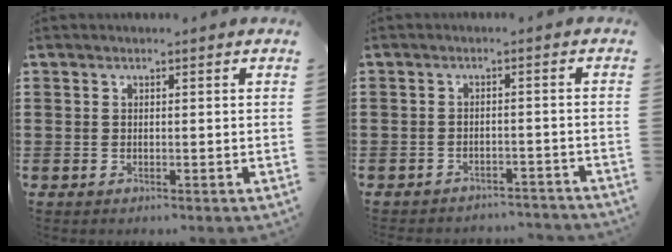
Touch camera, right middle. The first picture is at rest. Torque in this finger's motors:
{"motor_torque": [1.07, -1.07, 0.26, 0.04]}